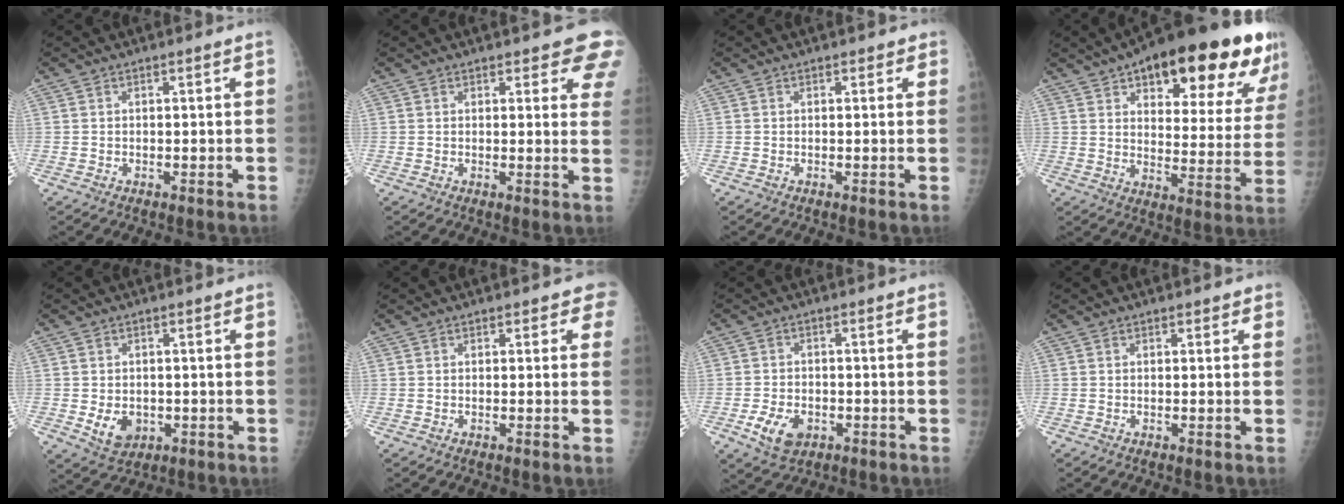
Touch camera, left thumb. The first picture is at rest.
{"total": 7.6, "force": [6.1, 2.8, 3.4], "torque": [0.004, -0.027, 0.053]}
{"total": 1.1, "force": [0.6, 0.8, 0.3], "torque": [0.015, 0.000, 0.000]}
{"total": 28.2, "force": [16.3, 10.5, 20.5], "torque": [-0.245, -0.033, 0.224]}
{"total": 5.2, "force": [-0.9, 4.1, 3.0], "torque": [-0.032, -0.004, -0.001]}
{"total": 2.2, "force": [1.4, 1.4, 0.9], "torque": [0.018, -0.003, 0.006]}
{"total": 6.5, "force": [-2.5, 4.4, 4.0], "torque": [-0.064, 0.004, -0.038]}
{"total": 0.9, "force": [0.5, 0.6, 0.2], "torque": [0.008, -0.001, 0.001]}